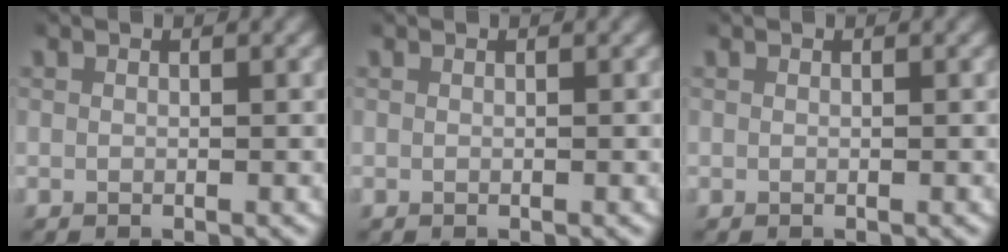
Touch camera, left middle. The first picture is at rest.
{"total": 0.0}
{"total": 0.0}